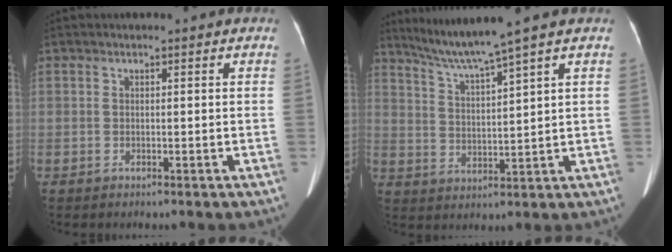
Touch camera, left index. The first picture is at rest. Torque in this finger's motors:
{"motor_torque": [0.03, -0.31, -0.02, 0.07]}